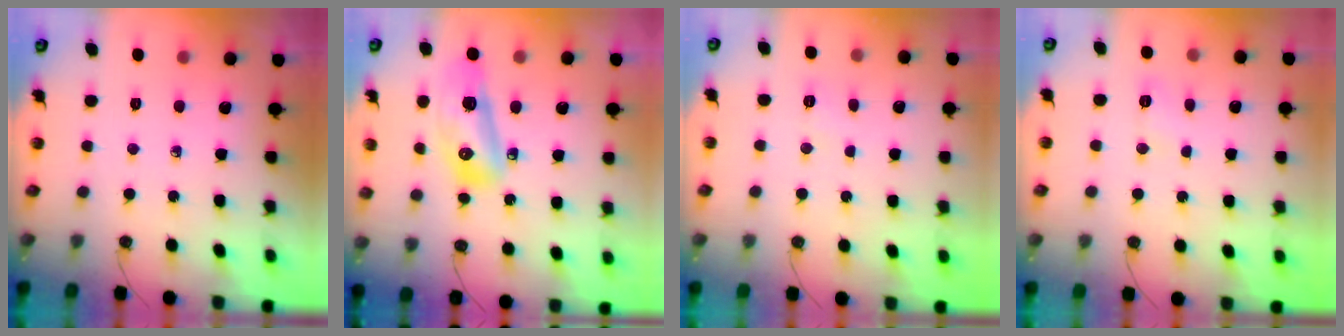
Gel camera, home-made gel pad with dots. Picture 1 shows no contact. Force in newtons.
{"total": 14.7, "press": 14.6, "slide": 2.0}
{"total": 3.0, "press": 2.9, "slide": 0.7}
{"total": 6.2, "press": 6.1, "slide": 0.8}